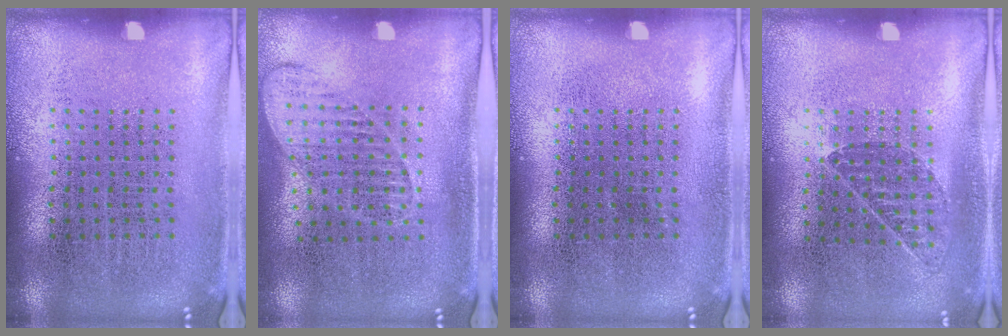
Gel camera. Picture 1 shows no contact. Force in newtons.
{"total": 1.3, "press": 1.2, "slide": 0.5}
{"total": 0.0}
{"total": 0.9, "press": 0.7, "slide": 0.5}